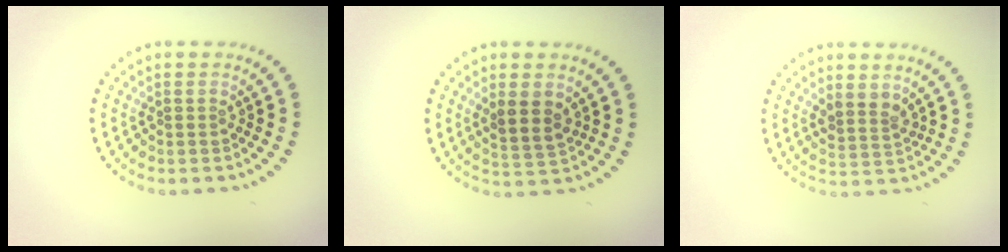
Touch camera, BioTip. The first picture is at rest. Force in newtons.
{"total": 2.7, "press": 2.4, "slide": 1.1}
{"total": 2.0, "press": 1.6, "slide": 1.2}